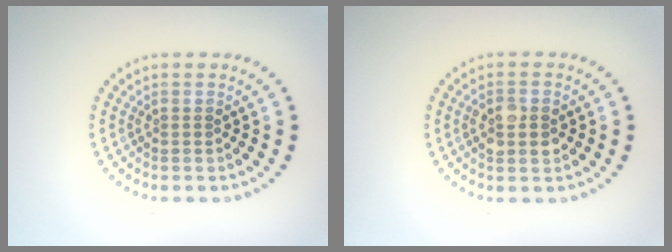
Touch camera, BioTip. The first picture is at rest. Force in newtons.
{"total": 2.8, "press": 2.8, "slide": 0.2}